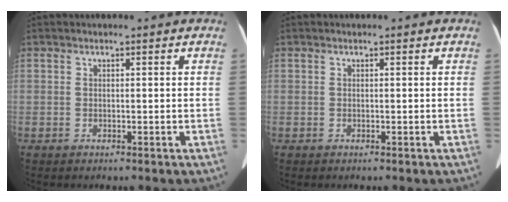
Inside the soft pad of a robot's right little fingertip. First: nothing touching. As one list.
[{"total": 0.0}]